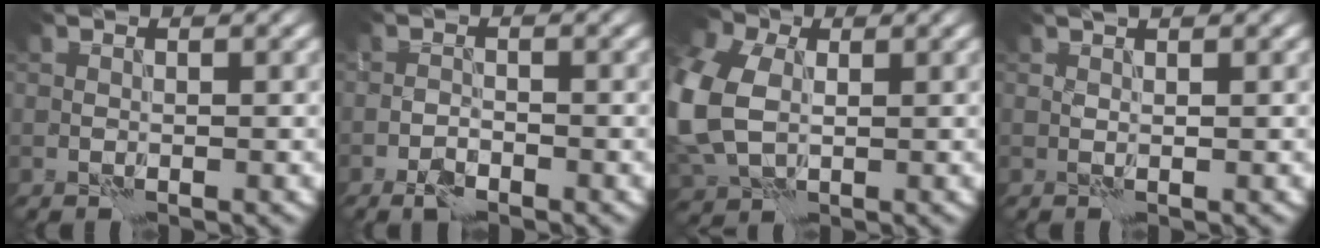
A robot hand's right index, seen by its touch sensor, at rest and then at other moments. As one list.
[{"total": 1.9, "force": [-1.4, 0.9, 1.0], "torque": [-0.021, 0.000, -0.030]}, {"total": 14.1, "force": [0.7, 10.8, 9.0], "torque": [-0.247, -0.001, -0.008]}, {"total": 1.1, "force": [0.8, 0.2, 0.7], "torque": [-0.016, 0.000, 0.011]}]